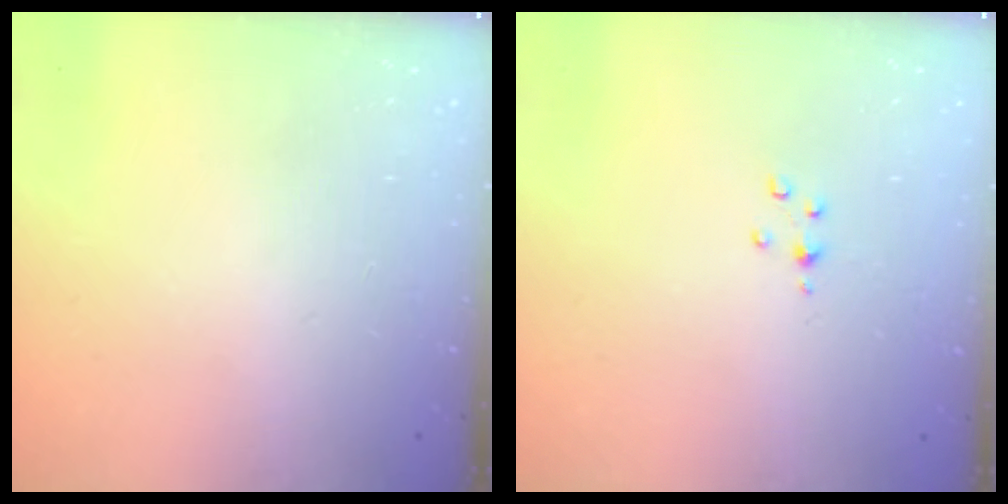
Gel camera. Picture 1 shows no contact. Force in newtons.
{"total": 2.9, "press": 2.8, "slide": 0.4}